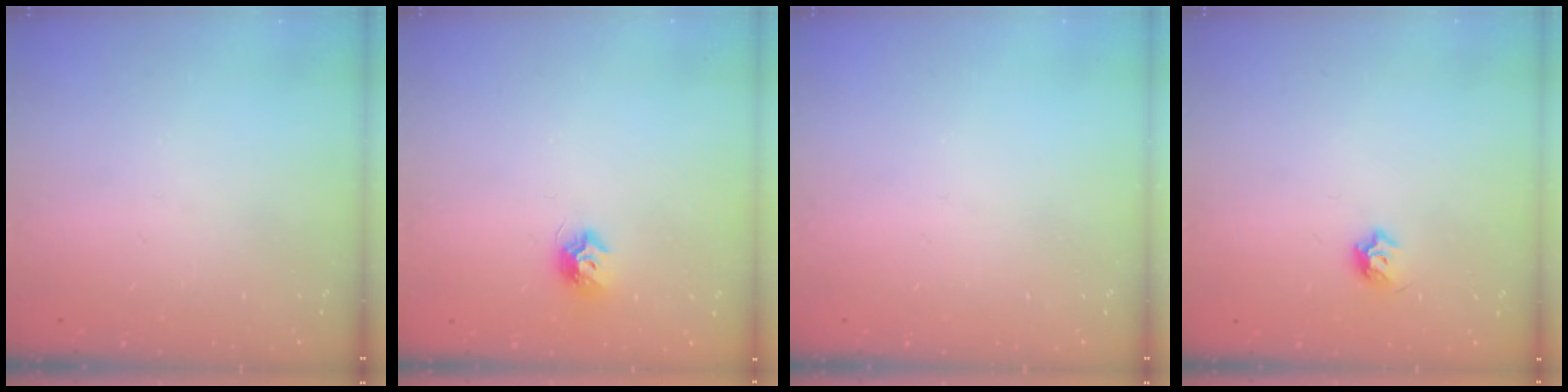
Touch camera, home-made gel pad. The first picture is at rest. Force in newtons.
{"total": 7.4, "press": 7.4, "slide": 0.2}
{"total": 0.0}
{"total": 5.2, "press": 5.1, "slide": 1.0}